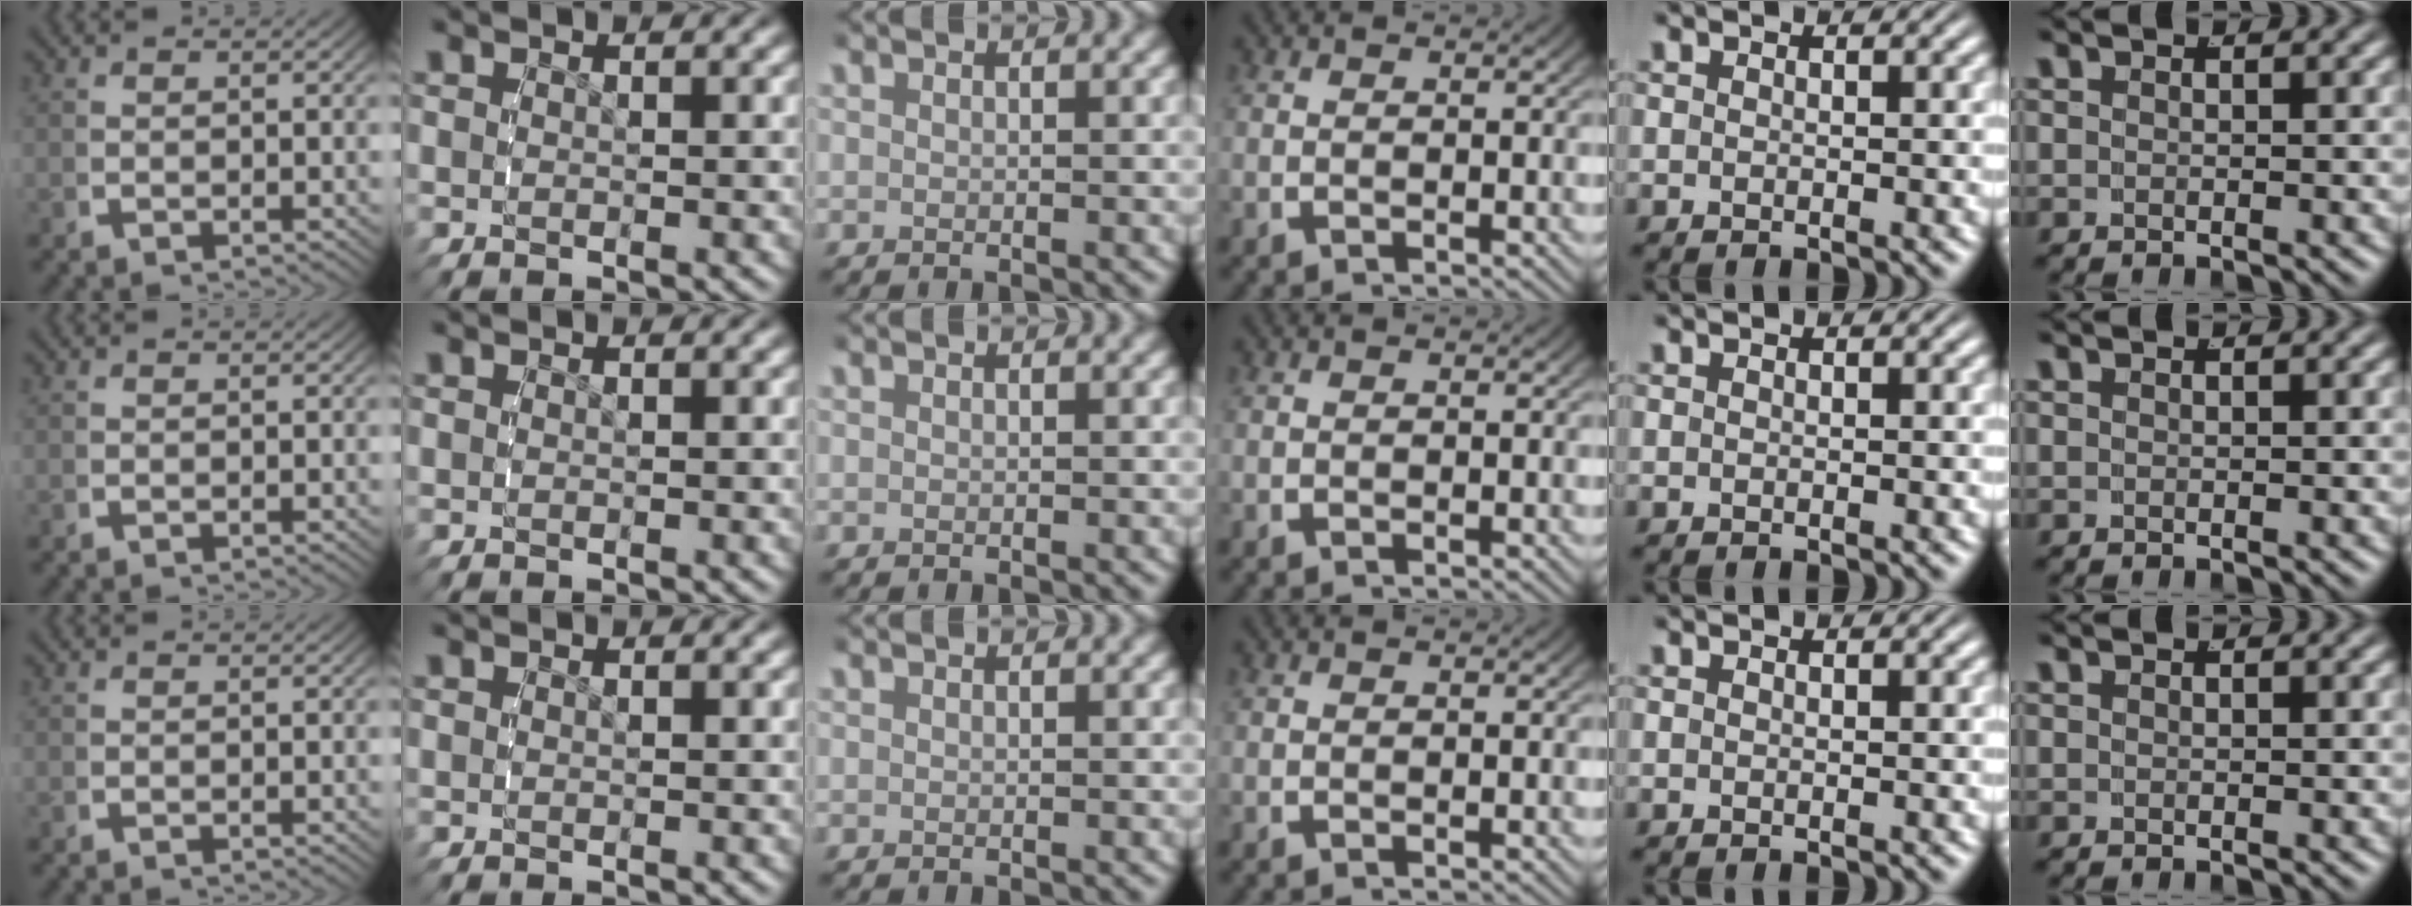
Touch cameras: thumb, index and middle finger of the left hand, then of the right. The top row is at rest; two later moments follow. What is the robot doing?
{"motion": "reach", "object": "glasses case"}